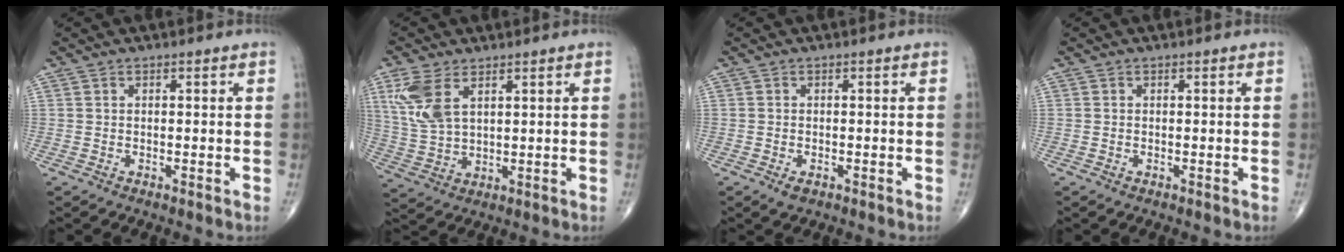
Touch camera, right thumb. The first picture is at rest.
{"total": 8.7, "force": [3.9, 4.4, 6.4], "torque": [-0.145, -0.006, 0.090]}
{"total": 1.5, "force": [-0.8, 0.9, 1.0], "torque": [-0.015, 0.000, -0.010]}
{"total": 0.0}